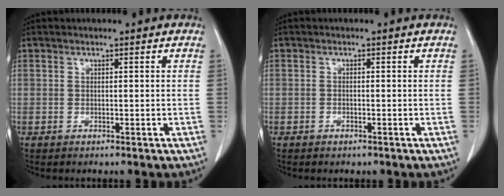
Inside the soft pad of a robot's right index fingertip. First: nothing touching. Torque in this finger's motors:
{"motor_torque": [0.20, -0.20, -0.03, 0.01]}